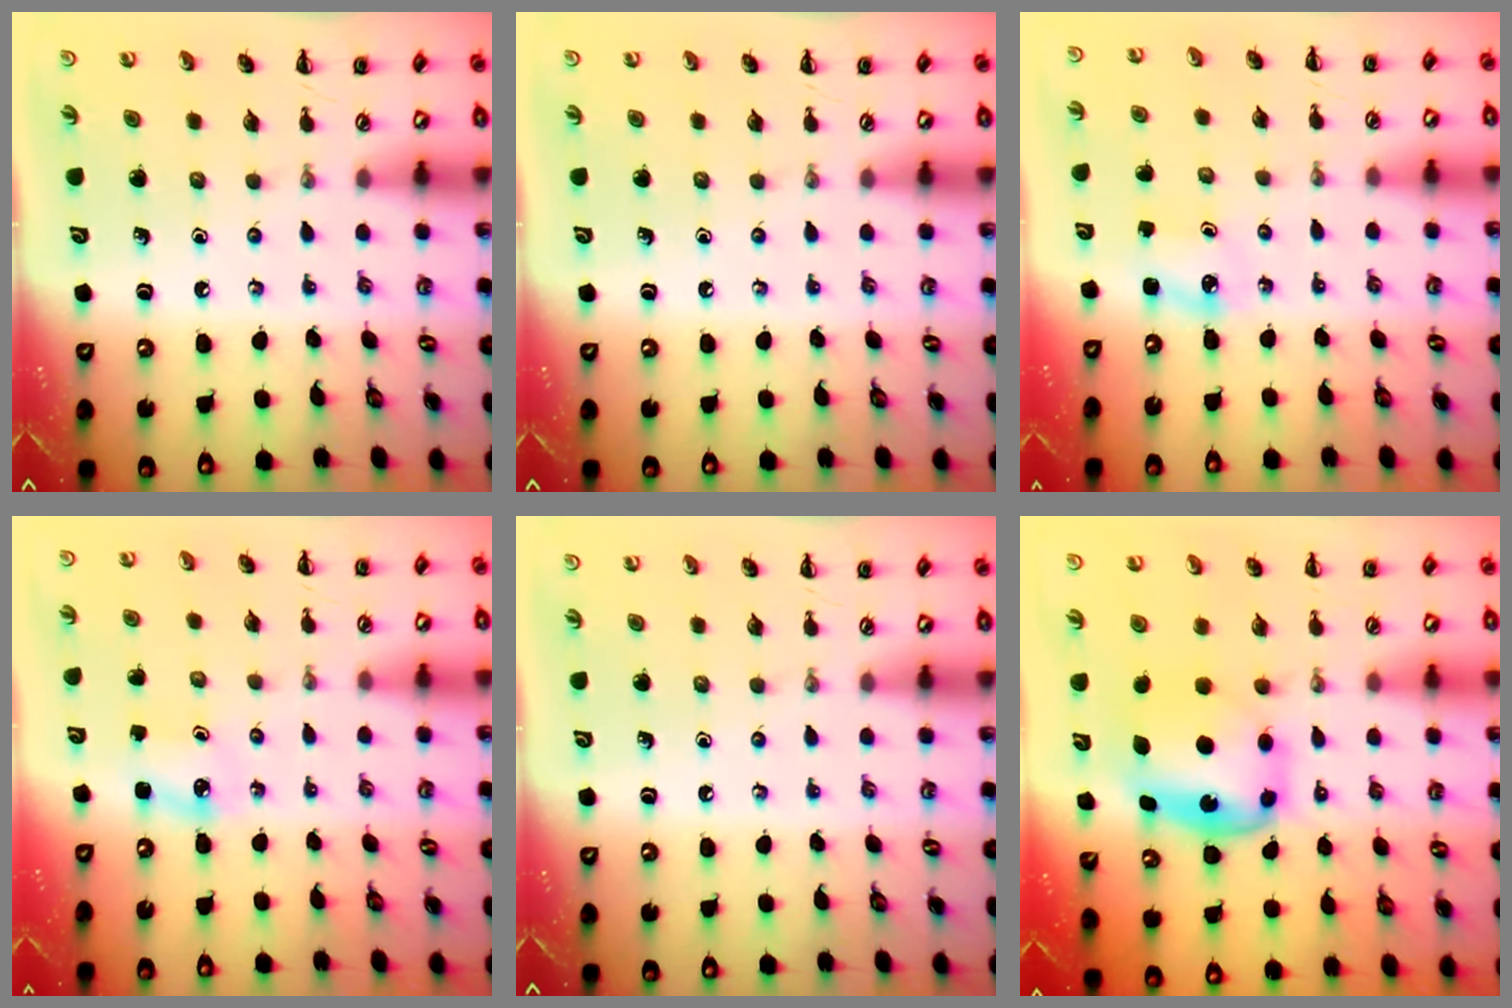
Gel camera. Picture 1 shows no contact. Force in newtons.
{"total": 0.0}
{"total": 2.2, "press": 2.2, "slide": 0.3}
{"total": 2.2, "press": 2.2, "slide": 0.3}
{"total": 0.0}
{"total": 6.0, "press": 5.9, "slide": 1.3}